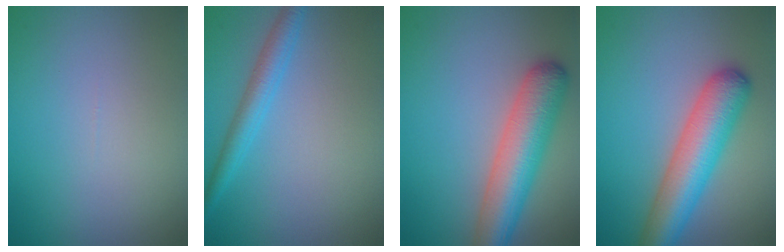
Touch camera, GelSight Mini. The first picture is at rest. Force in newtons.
{"total": 2.7, "press": 2.7, "slide": 0.2}
{"total": 6.6, "press": 6.6, "slide": 0.3}
{"total": 7.1, "press": 7.1, "slide": 0.2}